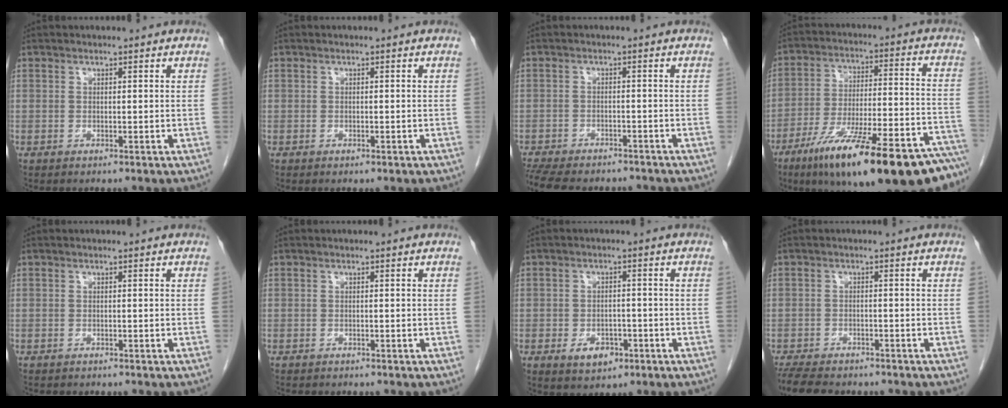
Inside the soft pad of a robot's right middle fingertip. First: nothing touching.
{"total": 0.6, "force": [-0.4, 0.2, 0.4], "torque": [-0.010, -0.003, -0.002]}
{"total": 14.8, "force": [-12.6, 4.9, 5.9], "torque": [-0.148, -0.015, -0.169]}
{"total": 27.8, "force": [-19.9, 3.1, 19.2], "torque": [-0.228, -0.005, -0.302]}
{"total": 3.1, "force": [-2.8, 0.9, 1.2], "torque": [-0.023, -0.008, -0.034]}
{"total": 3.6, "force": [-3.2, 1.1, 1.4], "torque": [-0.025, -0.008, -0.040]}
{"total": 4.2, "force": [-2.1, 2.6, 2.5], "torque": [-0.039, 0.001, -0.024]}
{"total": 9.7, "force": [-8.2, 3.1, 4.0], "torque": [-0.081, -0.011, -0.123]}